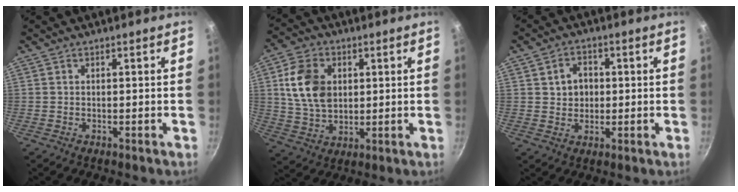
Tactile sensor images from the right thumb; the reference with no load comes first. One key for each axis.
{"total": 11.7, "fx": 2.5, "fy": 8.4, "fz": 7.7, "tx": -0.124, "ty": -0.006, "tz": 0.049}
{"total": 5.0, "fx": 0.8, "fy": 4.2, "fz": 2.7, "tx": -0.021, "ty": 0.005, "tz": 0.012}